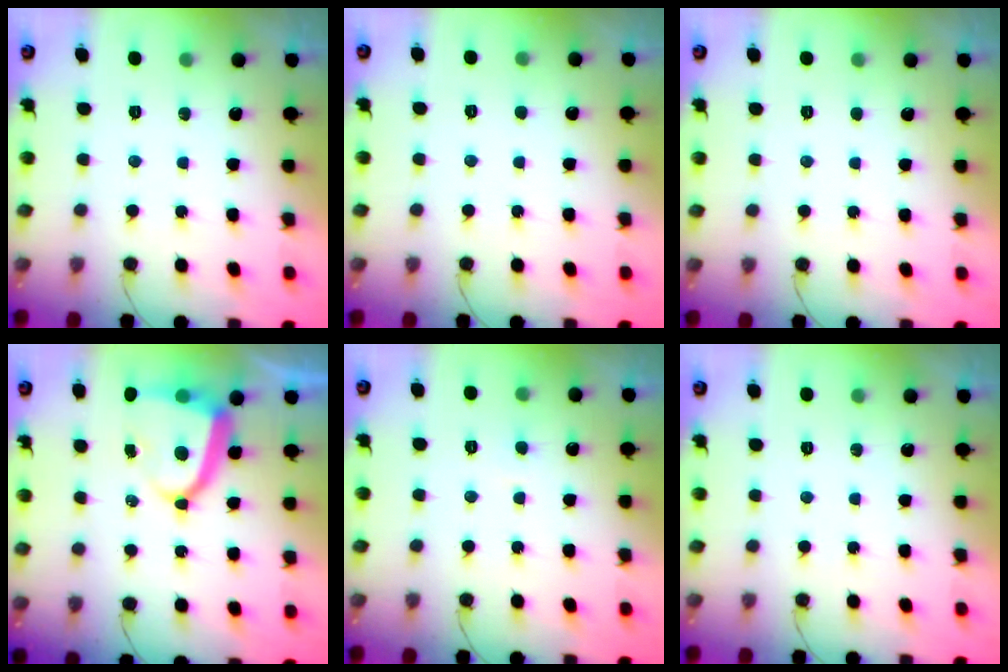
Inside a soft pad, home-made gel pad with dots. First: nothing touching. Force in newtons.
{"total": 2.2, "press": 2.2, "slide": 0.2}
{"total": 1.6, "press": 1.6, "slide": 0.2}
{"total": 10.0, "press": 9.9, "slide": 1.6}
{"total": 2.4, "press": 2.4, "slide": 0.2}
{"total": 0.0}